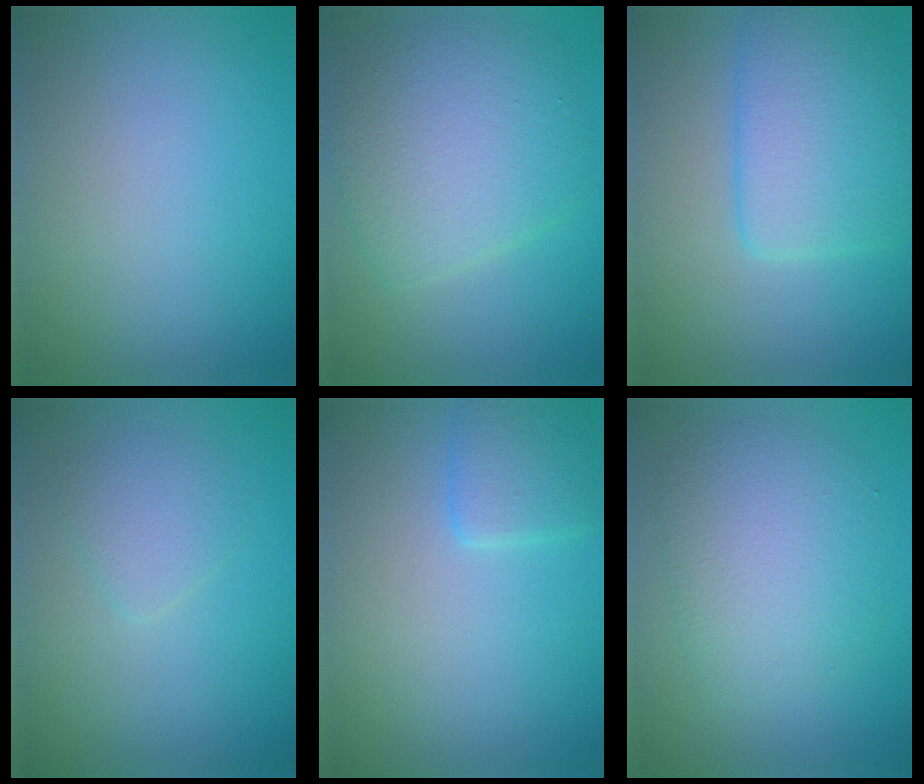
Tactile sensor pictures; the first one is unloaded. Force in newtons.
{"total": 7.1, "press": 7.1, "slide": 0.2}
{"total": 5.7, "press": 5.7, "slide": 0.1}
{"total": 1.9, "press": 1.9, "slide": 0.1}
{"total": 2.3, "press": 2.3, "slide": 0.1}
{"total": 5.0, "press": 5.0, "slide": 0.1}